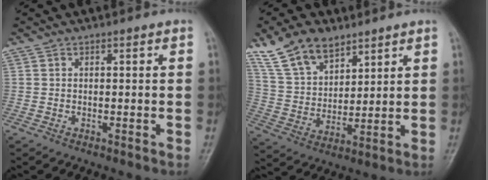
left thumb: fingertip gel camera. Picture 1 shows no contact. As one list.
[{"total": 12.2, "force": [8.6, 6.4, 5.9], "torque": [-0.089, -0.033, 0.169]}]